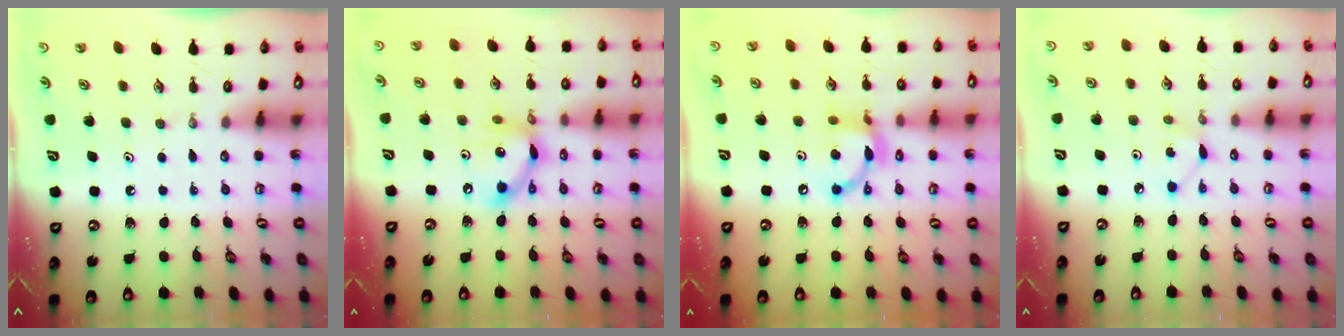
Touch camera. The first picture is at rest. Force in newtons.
{"total": 12.3, "press": 12.3, "slide": 0.7}
{"total": 13.3, "press": 13.2, "slide": 1.2}
{"total": 4.7, "press": 4.7, "slide": 0.7}